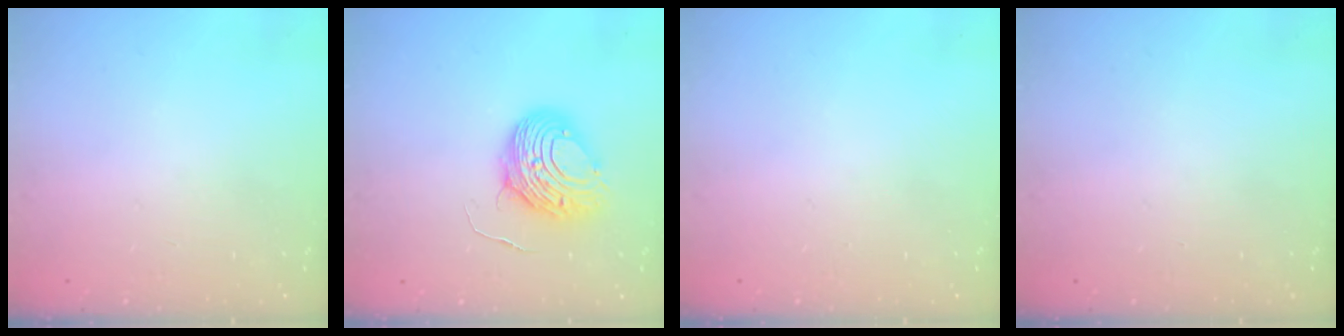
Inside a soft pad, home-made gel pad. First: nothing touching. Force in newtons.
{"total": 8.7, "press": 8.7, "slide": 0.9}
{"total": 0.0}
{"total": 0.0}